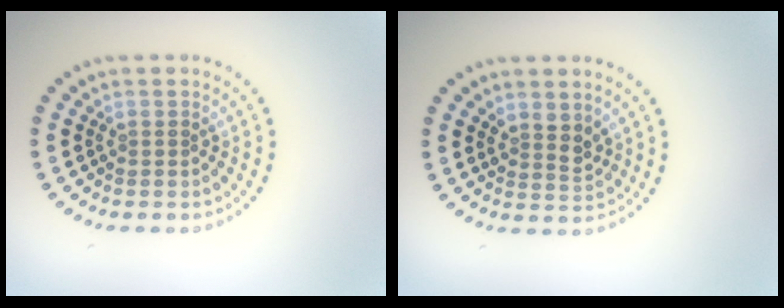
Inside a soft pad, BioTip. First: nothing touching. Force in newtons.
{"total": 1.9, "press": 1.6, "slide": 1.0}